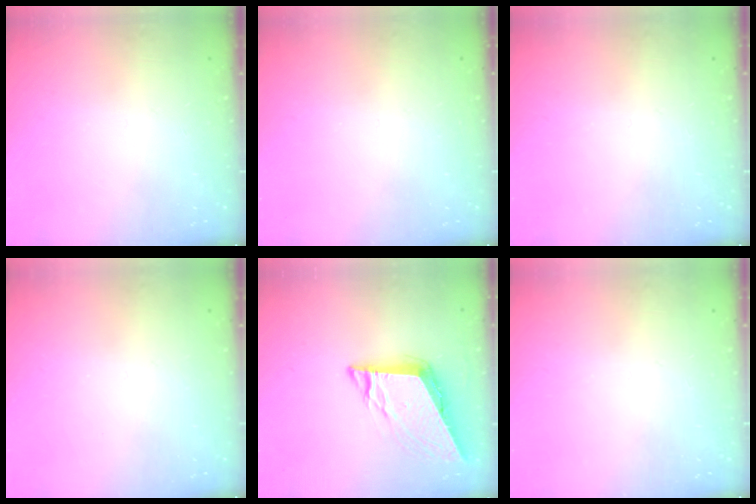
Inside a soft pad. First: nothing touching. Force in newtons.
{"total": 0.0}
{"total": 0.0}
{"total": 0.0}
{"total": 9.8, "press": 9.3, "slide": 3.1}
{"total": 0.0}